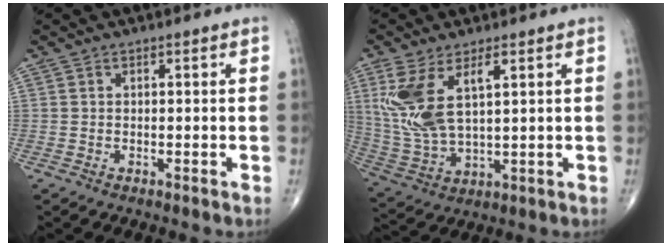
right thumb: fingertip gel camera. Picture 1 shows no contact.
{"total": 11.9, "force": [3.9, 5.0, 10.1], "torque": [-0.224, -0.013, 0.093]}